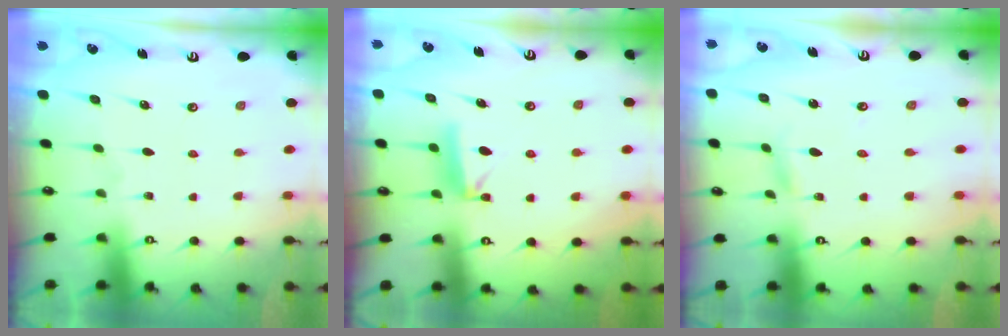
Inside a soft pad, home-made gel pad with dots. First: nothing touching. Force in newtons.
{"total": 7.4, "press": 7.3, "slide": 0.4}
{"total": 2.5, "press": 2.5, "slide": 0.3}